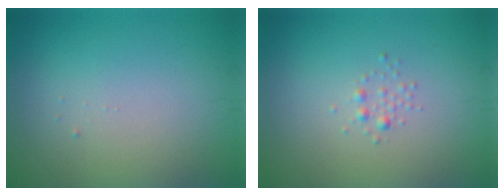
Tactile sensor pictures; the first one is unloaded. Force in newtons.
{"total": 0.8, "press": 0.8, "slide": 0.0}